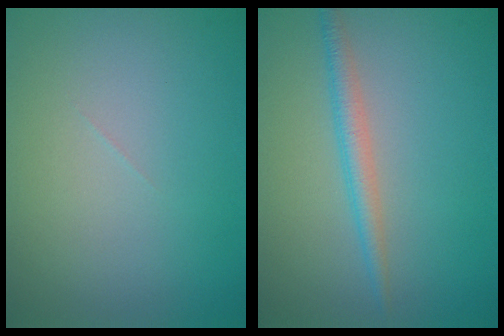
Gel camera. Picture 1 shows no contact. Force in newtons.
{"total": 2.1, "press": 2.1, "slide": 0.0}